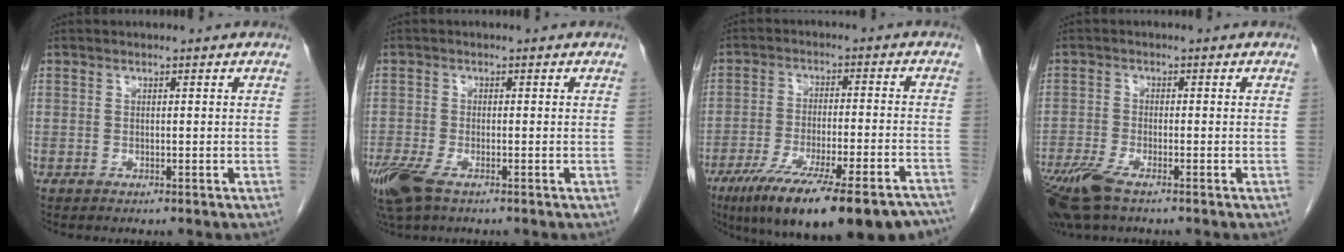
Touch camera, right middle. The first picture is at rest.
{"total": 6.6, "force": [-4.2, 2.3, 4.6], "torque": [-0.100, -0.018, -0.079]}
{"total": 23.2, "force": [-17.9, 2.8, 14.4], "torque": [-0.179, -0.028, -0.261]}
{"total": 6.8, "force": [-4.7, 1.5, 4.7], "torque": [-0.097, -0.018, -0.089]}